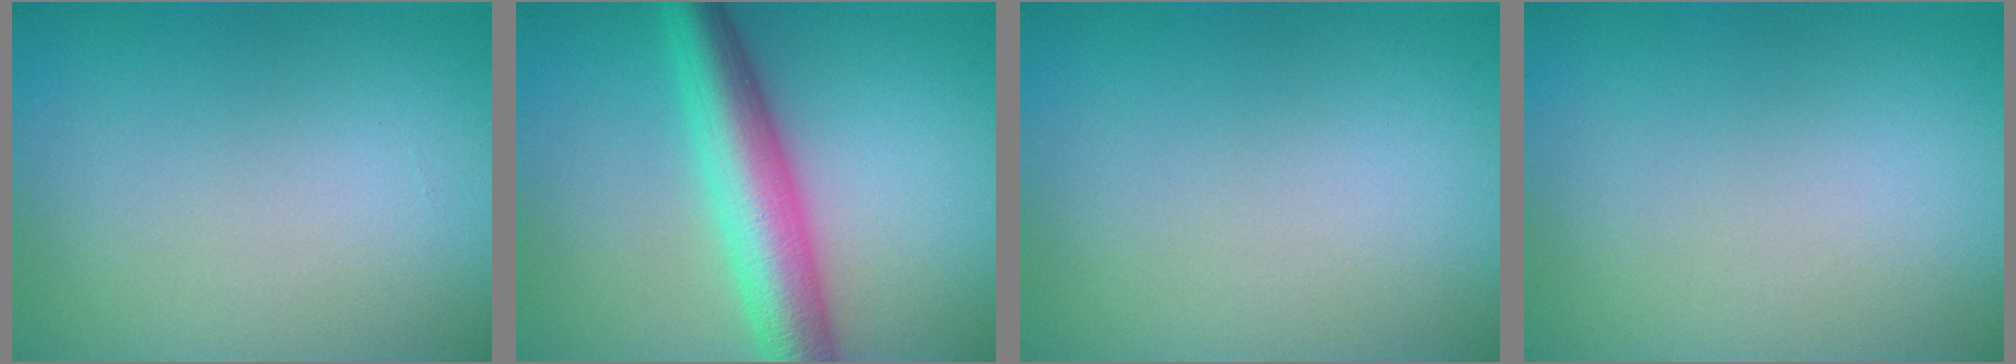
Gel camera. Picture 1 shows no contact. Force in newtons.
{"total": 7.0, "press": 7.0, "slide": 0.1}
{"total": 0.0}
{"total": 0.0}